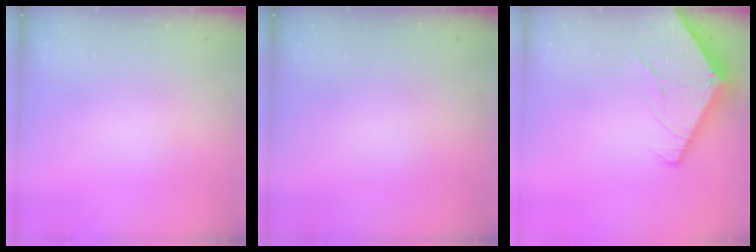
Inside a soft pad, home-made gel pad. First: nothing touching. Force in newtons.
{"total": 0.0}
{"total": 15.4, "press": 15.3, "slide": 1.6}